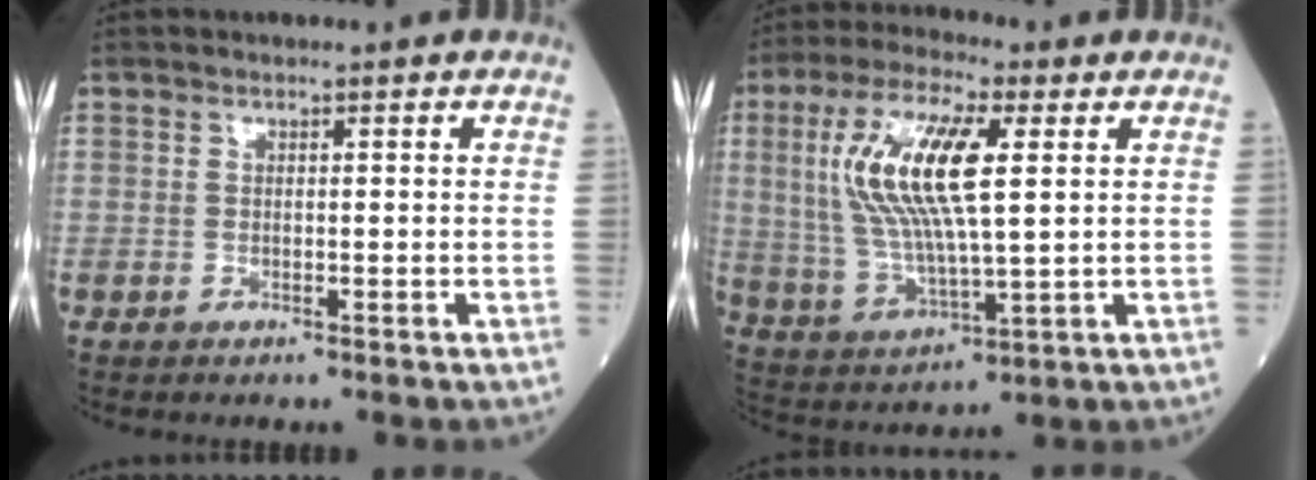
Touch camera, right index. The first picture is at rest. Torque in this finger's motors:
{"motor_torque": [1.80, 0.34, 1.05, 0.21]}